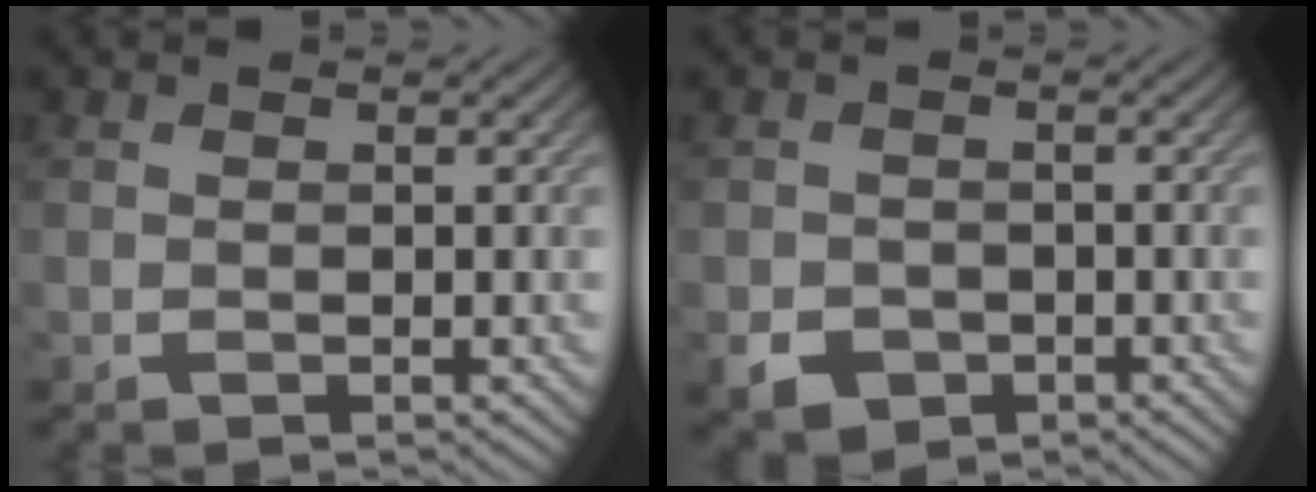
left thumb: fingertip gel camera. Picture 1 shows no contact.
{"total": 3.3, "force": [-1.7, 2.6, 1.3], "torque": [-0.028, -0.011, -0.034]}